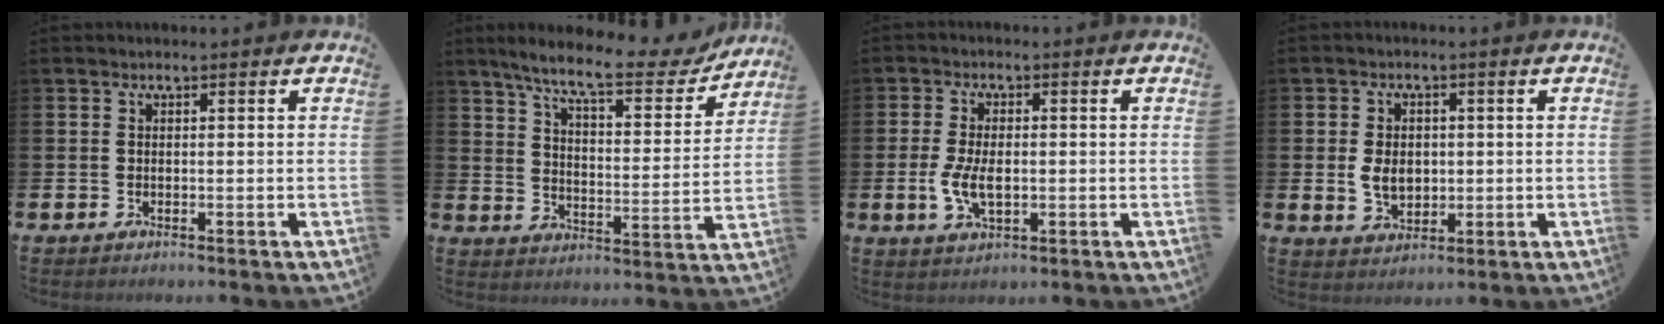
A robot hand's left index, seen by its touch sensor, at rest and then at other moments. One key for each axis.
{"total": 9.3, "fx": 7.9, "fy": 1.9, "fz": 4.6, "tx": -0.106, "ty": -0.046, "tz": 0.129}
{"total": 4.9, "fx": -0.4, "fy": 2.6, "fz": 4.1, "tx": -0.069, "ty": -0.001, "tz": -0.011}
{"total": 4.3, "fx": 0.1, "fy": 3.2, "fz": 2.8, "tx": -0.045, "ty": 0.006, "tz": -0.003}